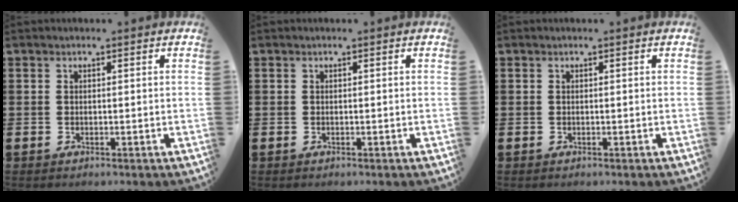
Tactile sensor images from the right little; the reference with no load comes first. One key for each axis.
{"total": 0.0}
{"total": 0.0}